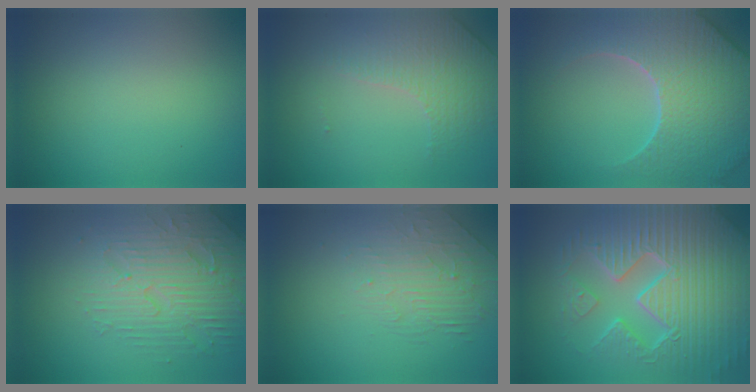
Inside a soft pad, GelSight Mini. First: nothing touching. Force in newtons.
{"total": 4.3, "press": 2.9, "slide": 3.2}
{"total": 7.7, "press": 7.4, "slide": 2.2}
{"total": 4.4, "press": 3.9, "slide": 2.1}
{"total": 2.1, "press": 1.2, "slide": 1.7}
{"total": 9.8, "press": 6.9, "slide": 7.0}